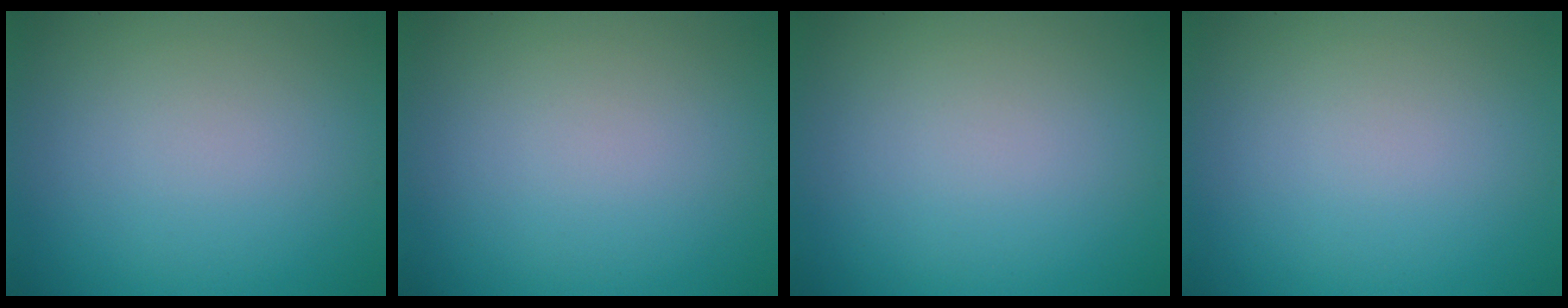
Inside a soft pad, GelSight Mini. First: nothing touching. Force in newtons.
{"total": 0.0}
{"total": 0.0}
{"total": 0.0}